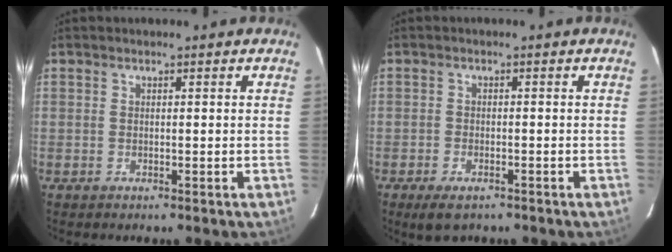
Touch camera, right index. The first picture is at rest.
{"total": 4.6, "force": [-3.2, 2.1, 2.4], "torque": [-0.056, -0.016, -0.053]}